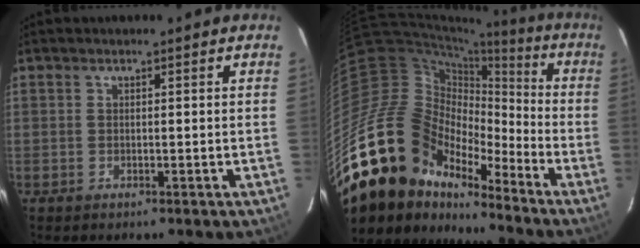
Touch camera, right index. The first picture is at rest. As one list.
[{"total": 21.7, "force": [-15.6, 12.6, 8.4], "torque": [-0.165, 0.026, -0.280]}]